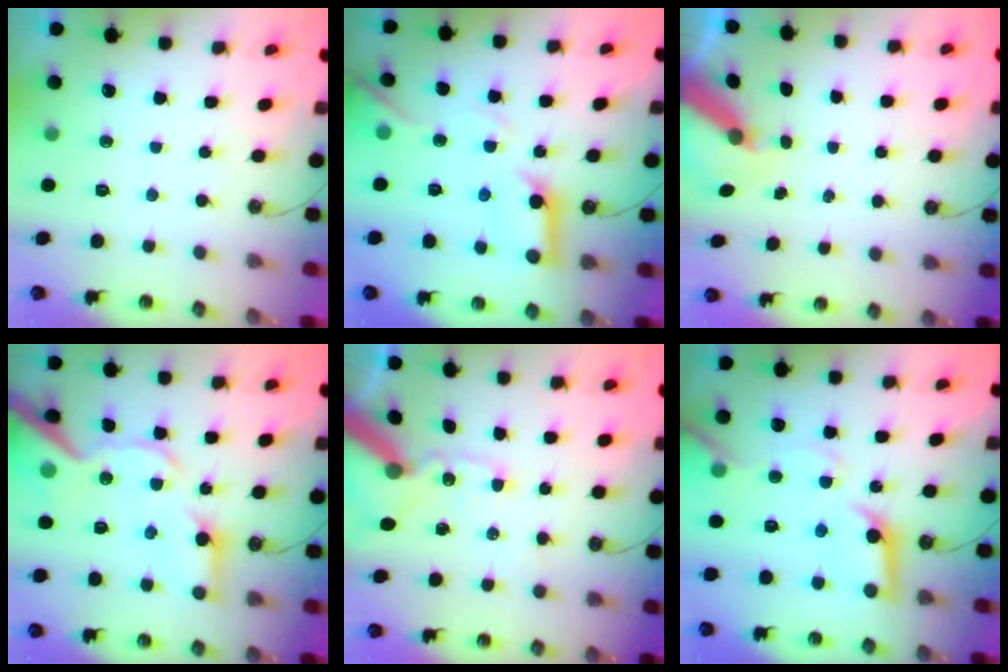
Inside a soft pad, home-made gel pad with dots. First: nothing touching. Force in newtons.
{"total": 15.6, "press": 15.5, "slide": 1.5}
{"total": 8.1, "press": 8.1, "slide": 0.8}
{"total": 20.6, "press": 20.4, "slide": 2.7}
{"total": 14.1, "press": 13.9, "slide": 2.2}
{"total": 15.8, "press": 15.6, "slide": 2.0}